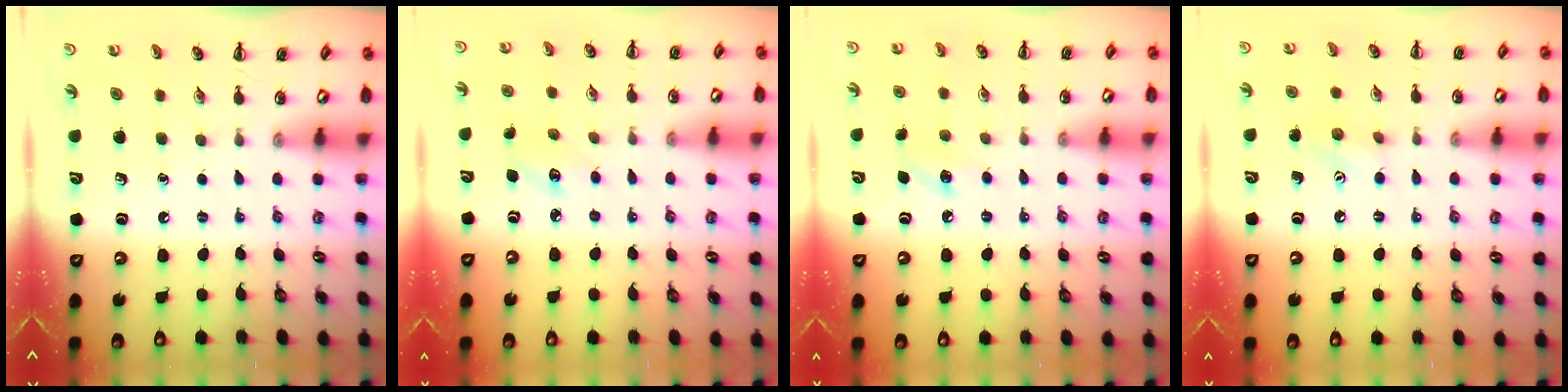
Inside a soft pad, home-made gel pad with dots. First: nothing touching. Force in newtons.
{"total": 3.2, "press": 3.1, "slide": 0.7}
{"total": 7.1, "press": 6.9, "slide": 1.9}
{"total": 7.0, "press": 6.7, "slide": 1.8}